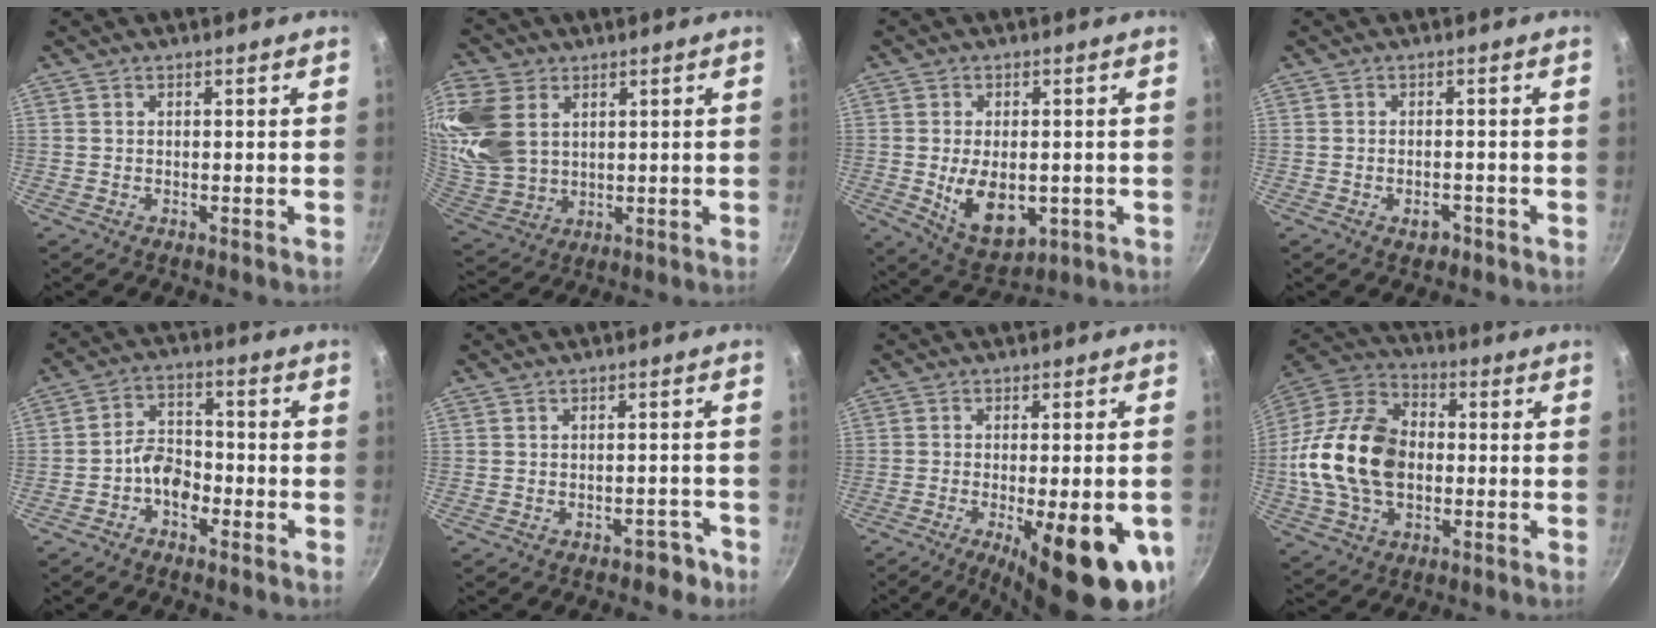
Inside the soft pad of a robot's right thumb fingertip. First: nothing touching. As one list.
[{"total": 16.0, "force": [5.2, 11.5, 9.8], "torque": [-0.207, -0.017, 0.115]}, {"total": 10.9, "force": [-1.6, 6.6, 8.5], "torque": [-0.123, -0.010, -0.006]}, {"total": 2.6, "force": [-1.4, 1.6, 1.5], "torque": [-0.016, 0.013, -0.016]}, {"total": 6.1, "force": [-2.7, 4.1, 3.7], "torque": [-0.040, 0.038, -0.054]}, {"total": 3.5, "force": [-2.4, 2.1, 1.5], "torque": [0.006, 0.039, -0.011]}, {"total": 18.5, "force": [-6.6, 5.8, 16.3], "torque": [-0.197, 0.004, -0.084]}, {"total": 20.5, "force": [-1.1, 14.2, 14.8], "torque": [-0.260, 0.033, -0.028]}]